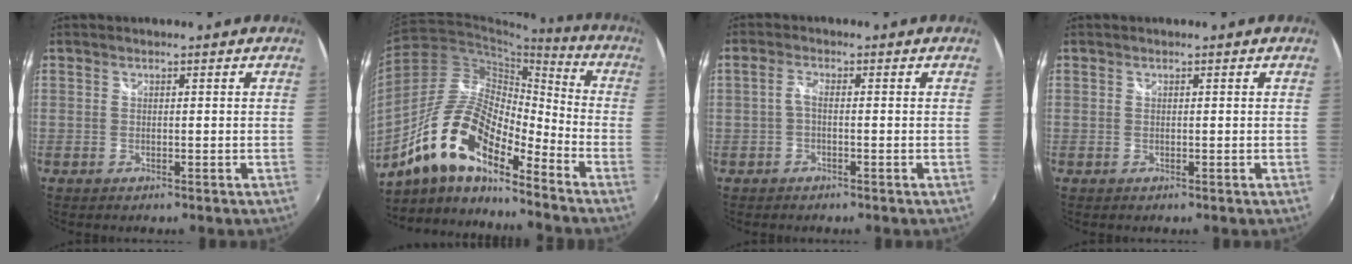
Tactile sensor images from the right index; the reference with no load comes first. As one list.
[{"total": 17.5, "force": [-11.4, 5.7, 12.0], "torque": [-0.226, 0.001, -0.229]}, {"total": 1.7, "force": [-0.6, 0.4, 1.5], "torque": [-0.034, 0.005, -0.014]}, {"total": 0.0}]